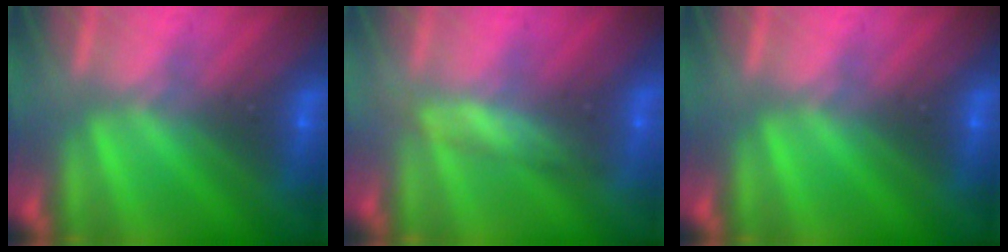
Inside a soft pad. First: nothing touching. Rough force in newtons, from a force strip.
{"total": 2.4}
{"total": 0.0}